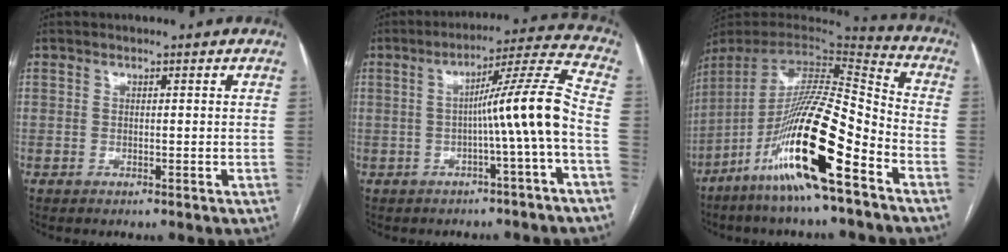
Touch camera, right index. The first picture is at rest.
{"total": 9.9, "force": [-2.0, -1.8, 9.6], "torque": [-0.138, 0.023, -0.031]}
{"total": 20.5, "force": [-10.5, 1.0, 17.6], "torque": [-0.338, -0.035, -0.202]}